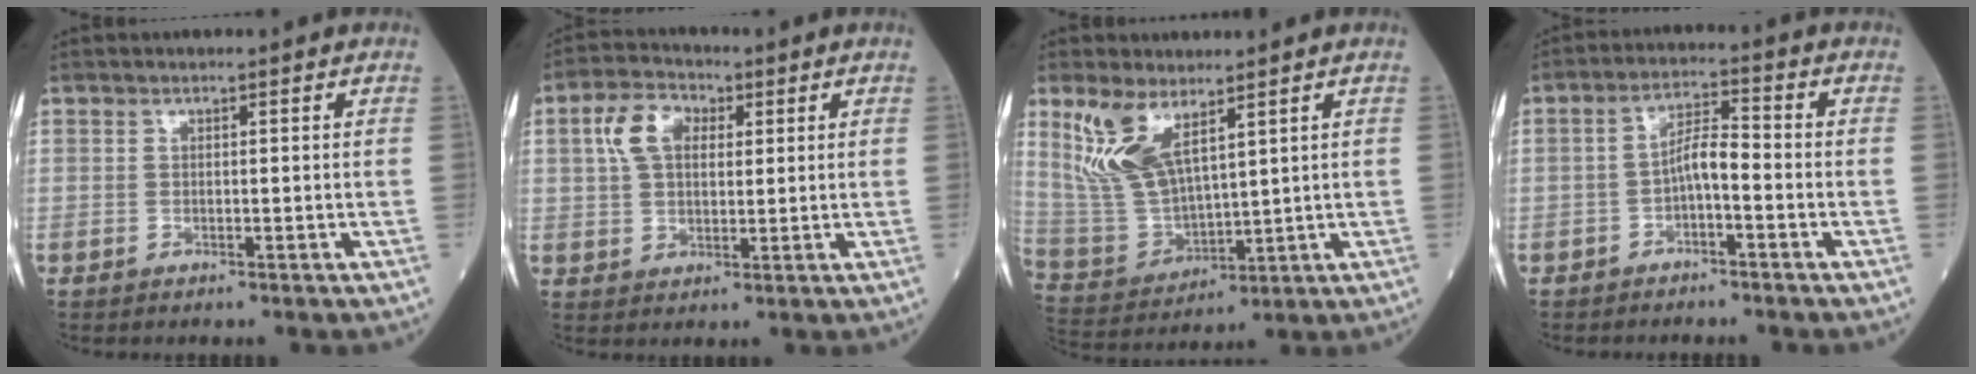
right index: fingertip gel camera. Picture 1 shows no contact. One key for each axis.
{"total": 6.9, "fx": 2.2, "fy": 4.3, "fz": 4.9, "tx": -0.106, "ty": 0.020, "tz": 0.041}
{"total": 10.6, "fx": 6.2, "fy": 3.6, "fz": 7.8, "tx": -0.176, "ty": 0.002, "tz": 0.139}
{"total": 4.3, "fx": -1.5, "fy": 1.1, "fz": 3.9, "tx": -0.071, "ty": 0.013, "tz": -0.029}